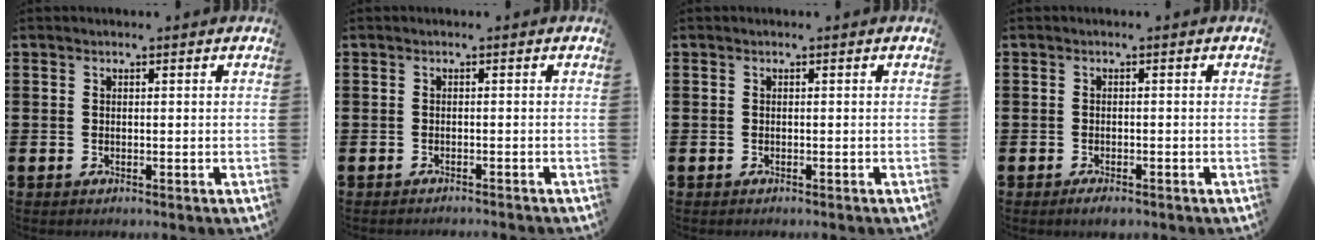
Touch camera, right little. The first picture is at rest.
{"total": 0.7, "force": [-0.6, -0.1, 0.0], "torque": [0.001, -0.001, -0.014]}
{"total": 0.0}
{"total": 1.1, "force": [-0.9, 0.3, 0.7], "torque": [-0.006, -0.004, -0.019]}